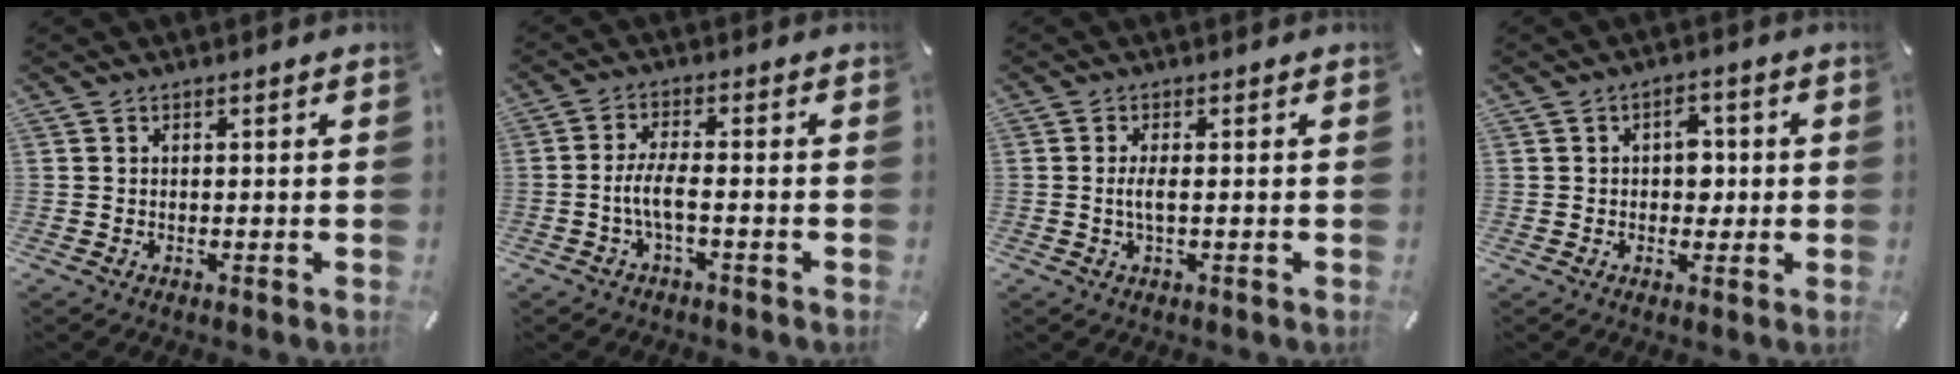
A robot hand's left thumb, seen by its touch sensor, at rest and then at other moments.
{"total": 5.7, "force": [-1.8, 1.6, 5.2], "torque": [-0.109, -0.001, -0.036]}
{"total": 3.1, "force": [-0.1, 0.6, 3.0], "torque": [-0.062, -0.006, -0.006]}
{"total": 4.9, "force": [0.1, 3.6, 3.3], "torque": [-0.034, -0.001, -0.008]}